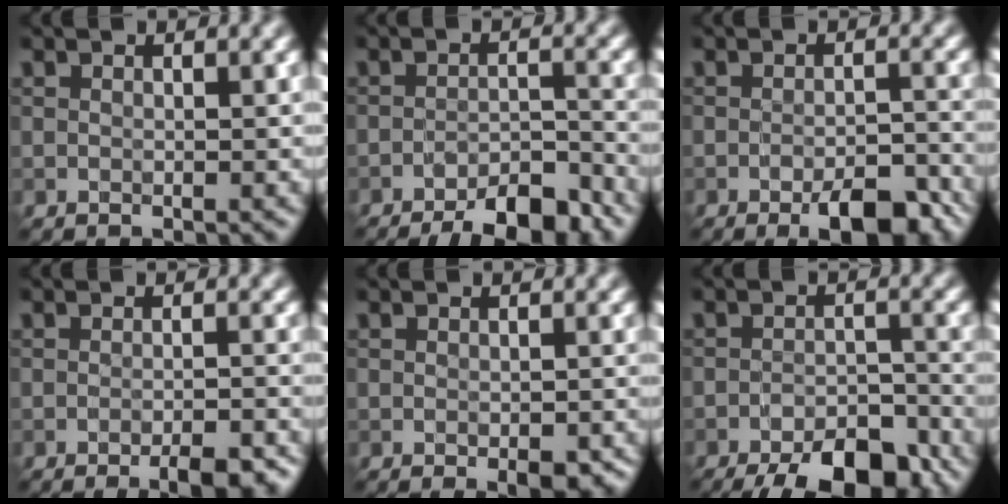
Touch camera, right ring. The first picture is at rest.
{"total": 7.2, "force": [-5.5, 1.9, 4.3], "torque": [-0.058, -0.005, -0.081]}
{"total": 5.3, "force": [-3.1, 1.7, 4.0], "torque": [-0.058, 0.001, -0.041]}
{"total": 3.7, "force": [-2.2, 0.8, 2.8], "torque": [-0.040, -0.002, -0.033]}
{"total": 2.4, "force": [-1.1, 1.0, 1.8], "torque": [-0.025, -0.005, -0.011]}
{"total": 9.5, "force": [-7.2, 3.2, 5.2], "torque": [-0.068, -0.018, -0.105]}